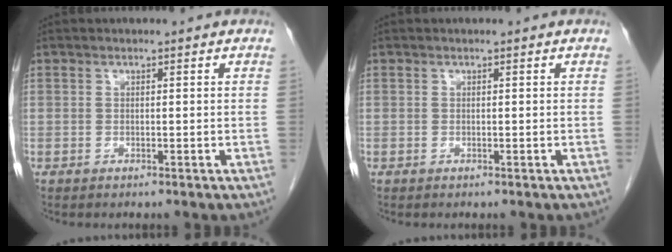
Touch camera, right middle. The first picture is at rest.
{"total": 0.0}